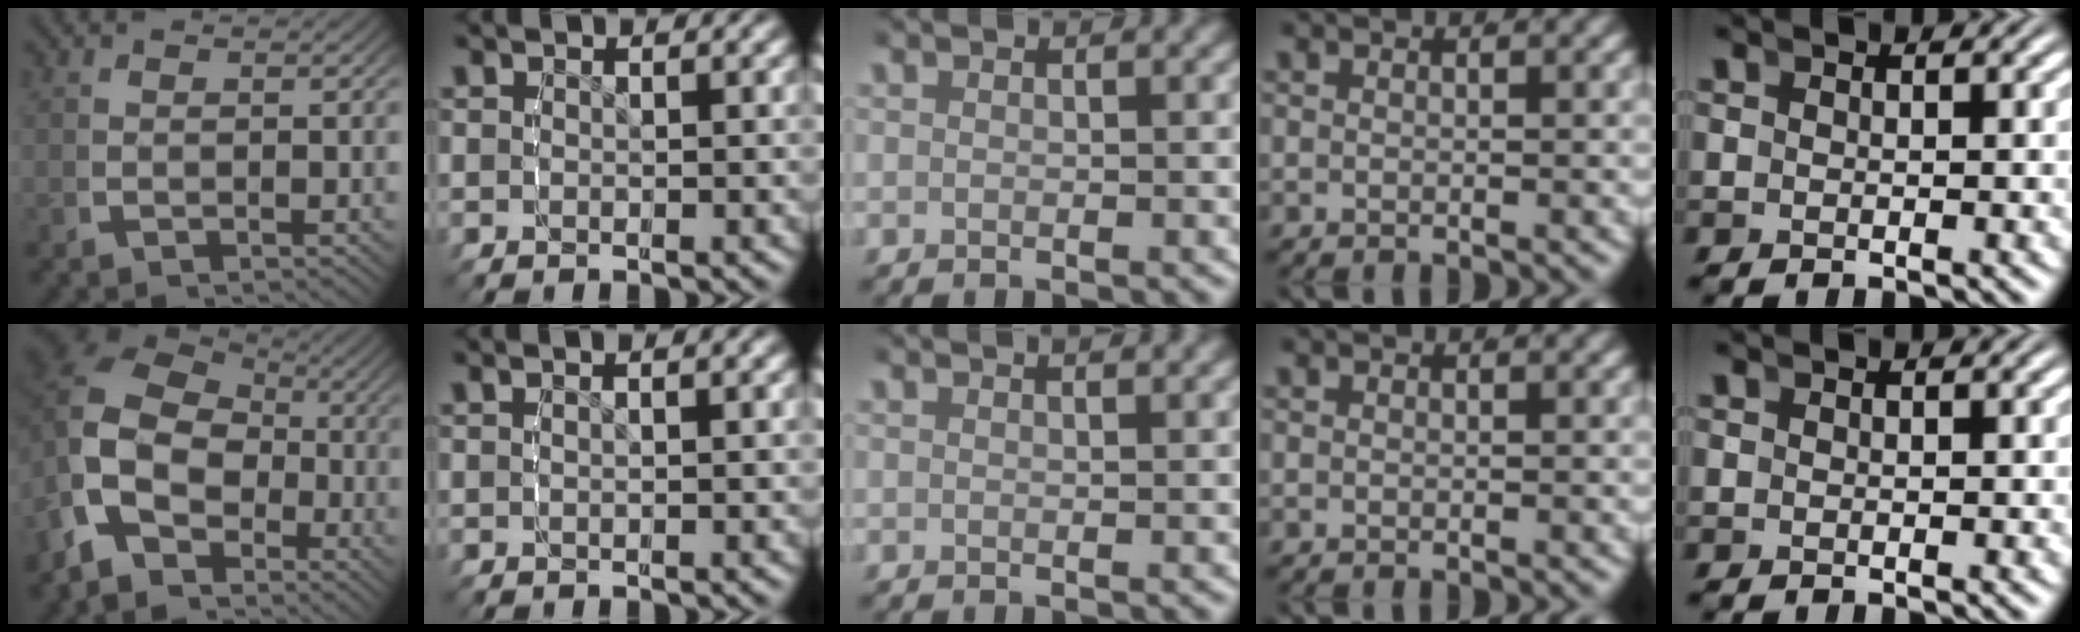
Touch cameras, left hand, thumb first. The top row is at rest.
{"thumb": {"total": 12.6, "force": [-0.3, 9.5, 8.2], "torque": [-0.188, -0.033, 0.001]}, "index": {"total": 1.0, "force": [0.3, 0.0, 0.9], "torque": [-0.011, 0.005, 0.007]}, "middle": {"total": 1.2, "force": [1.1, 0.0, 0.5], "torque": [0.002, 0.002, 0.014]}}